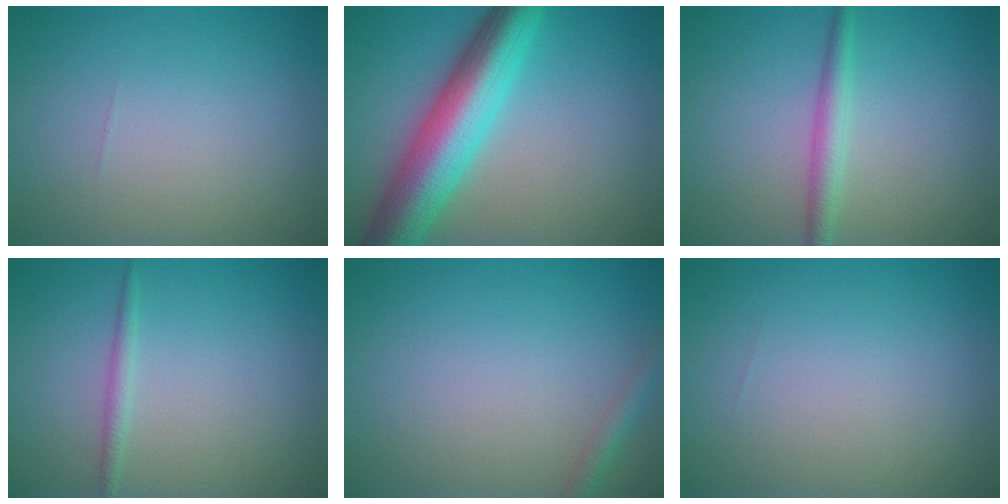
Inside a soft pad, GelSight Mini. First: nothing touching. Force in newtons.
{"total": 9.4, "press": 9.4, "slide": 0.3}
{"total": 2.3, "press": 2.3, "slide": 0.0}
{"total": 1.1, "press": 1.1, "slide": 0.1}
{"total": 1.5, "press": 1.5, "slide": 0.1}
{"total": 0.0}